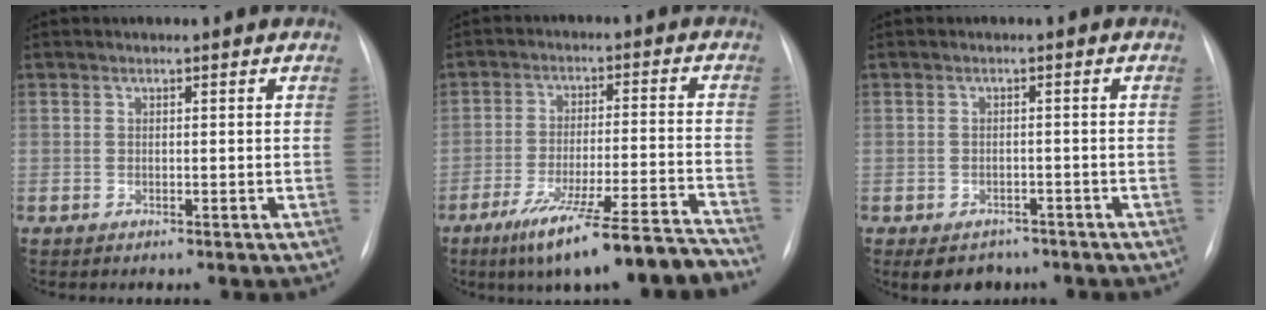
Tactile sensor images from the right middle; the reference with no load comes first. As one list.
[{"total": 15.6, "force": [-12.4, -0.2, 9.5], "torque": [-0.135, -0.008, -0.193]}, {"total": 5.5, "force": [-4.0, 3.4, 1.5], "torque": [-0.018, 0.007, -0.052]}]